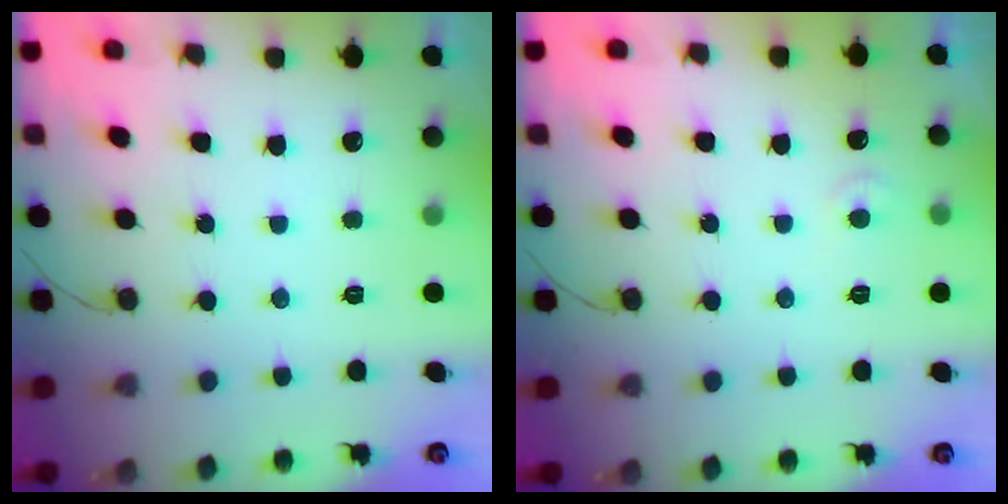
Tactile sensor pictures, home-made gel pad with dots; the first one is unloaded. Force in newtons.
{"total": 3.6, "press": 3.6, "slide": 0.4}